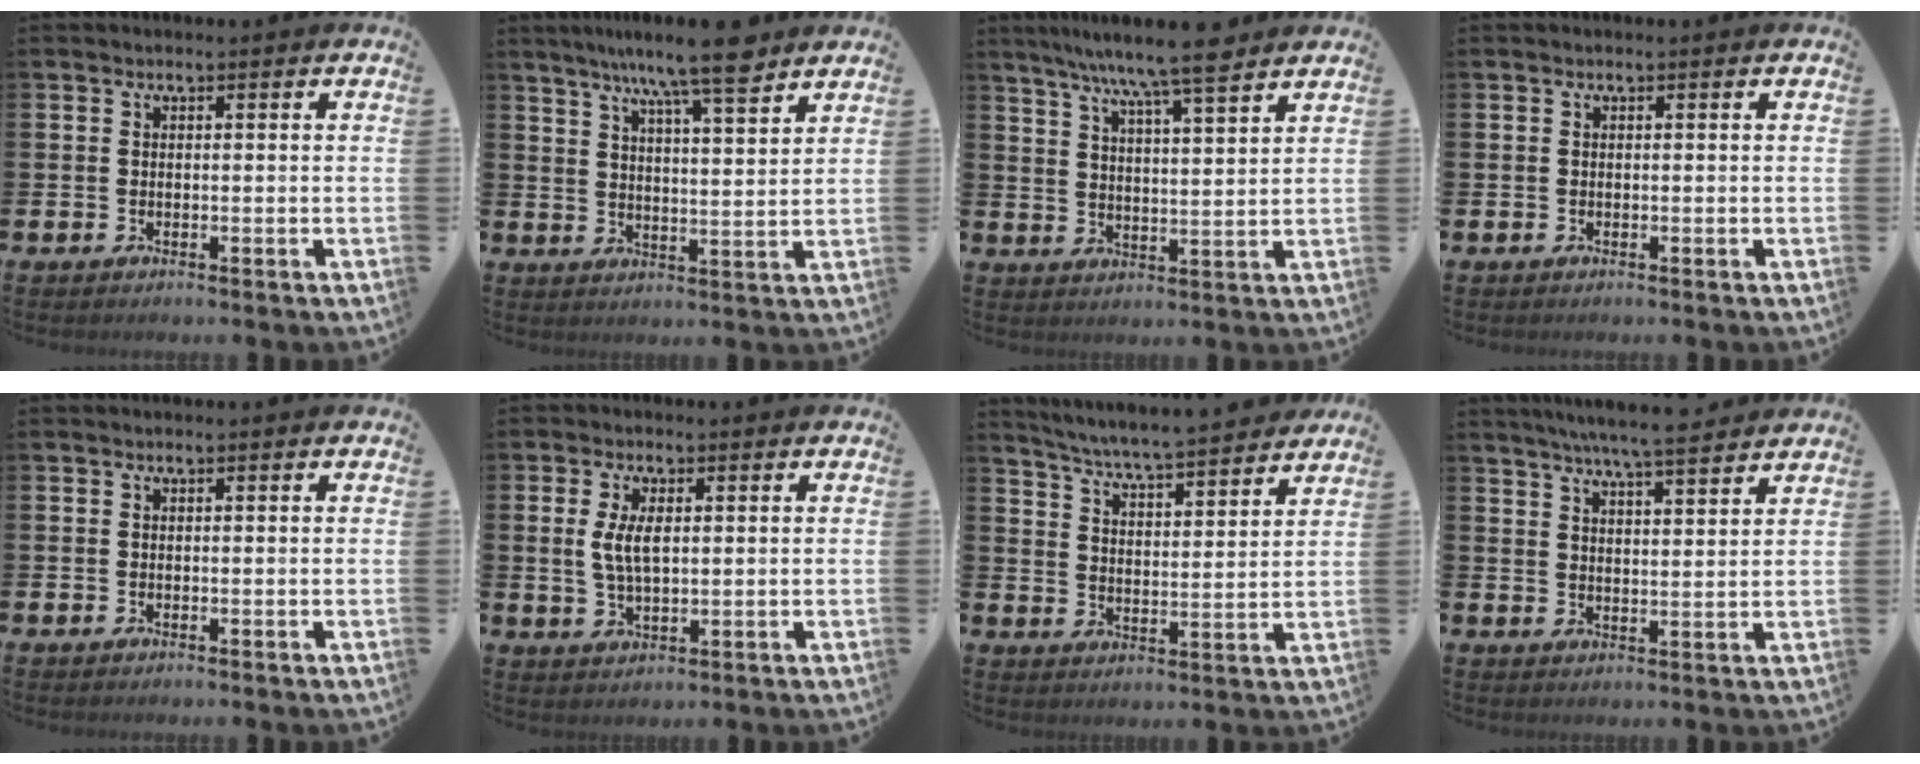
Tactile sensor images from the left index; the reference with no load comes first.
{"total": 9.8, "force": [8.1, 1.1, 5.3], "torque": [-0.104, -0.033, 0.141]}
{"total": 8.9, "force": [7.8, 0.4, 4.2], "torque": [-0.092, -0.035, 0.136]}
{"total": 0.0}
{"total": 0.0}
{"total": 4.5, "force": [1.2, 2.1, 3.8], "torque": [-0.071, 0.004, 0.018]}
{"total": 6.0, "force": [5.8, -0.4, 1.5], "torque": [-0.057, -0.045, 0.100]}
{"total": 6.6, "force": [6.2, -0.2, 2.0], "torque": [-0.047, -0.030, 0.109]}